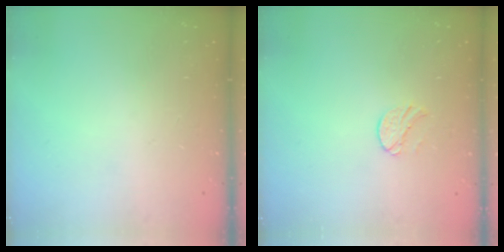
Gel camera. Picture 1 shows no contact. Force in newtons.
{"total": 6.2, "press": 6.2, "slide": 0.6}